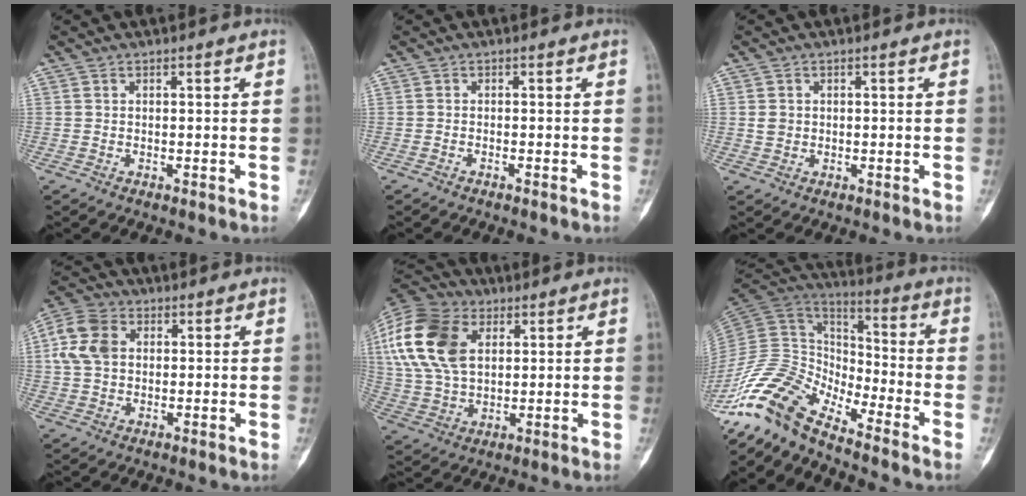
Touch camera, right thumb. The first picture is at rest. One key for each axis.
{"total": 0.6, "fx": -0.6, "fy": -0.1, "fz": 0.3, "tx": -0.007, "ty": 0.008, "tz": -0.009}
{"total": 1.8, "fx": 0.2, "fy": 1.6, "fz": 0.7, "tx": -0.004, "ty": 0.003, "tz": 0.006}
{"total": 9.0, "fx": 1.9, "fy": 6.5, "fz": 5.9, "tx": -0.117, "ty": 0.014, "tz": 0.032}
{"total": 20.2, "fx": 6.2, "fy": 13.4, "fz": 13.9, "tx": -0.285, "ty": 0.004, "tz": 0.112}
{"total": 14.7, "fx": -11.9, "fy": 4.7, "fz": 7.2, "tx": -0.141, "ty": 0.089, "tz": -0.244}